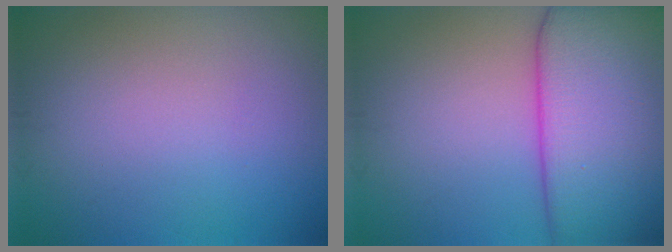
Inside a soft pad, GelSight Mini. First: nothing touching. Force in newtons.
{"total": 14.0, "press": 14.0, "slide": 0.8}